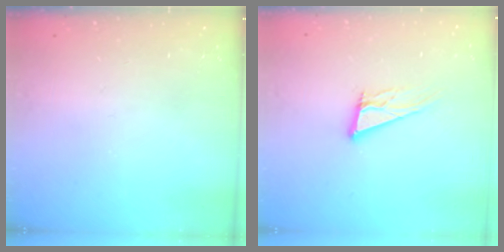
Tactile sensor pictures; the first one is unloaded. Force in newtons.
{"total": 12.4, "press": 11.9, "slide": 3.3}